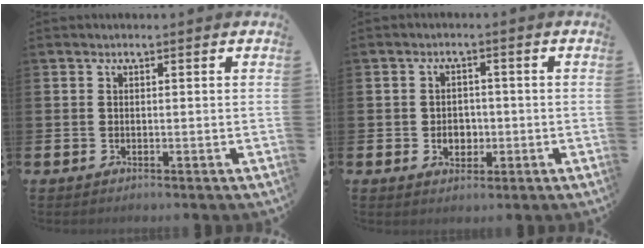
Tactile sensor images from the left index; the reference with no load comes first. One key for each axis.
{"total": 2.9, "fx": -0.6, "fy": 2.4, "fz": 1.5, "tx": -0.013, "ty": -0.002, "tz": -0.019}